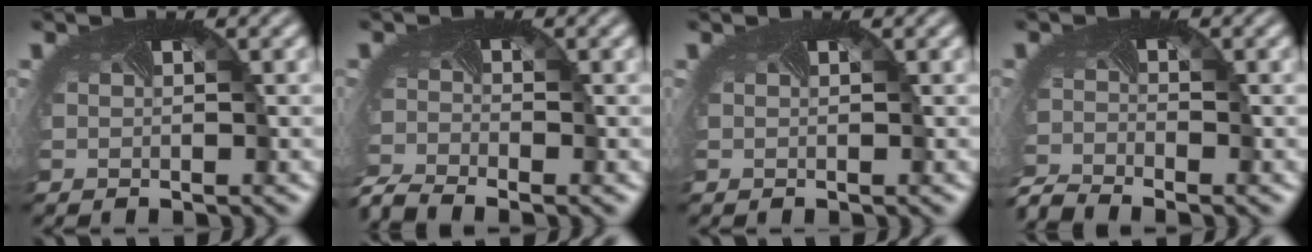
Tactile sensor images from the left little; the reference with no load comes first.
{"total": 3.9, "force": [-3.7, 0.4, 1.0], "torque": [-0.032, -0.028, -0.078]}
{"total": 0.0}
{"total": 3.6, "force": [-3.6, 0.1, 0.5], "torque": [-0.021, -0.027, -0.075]}